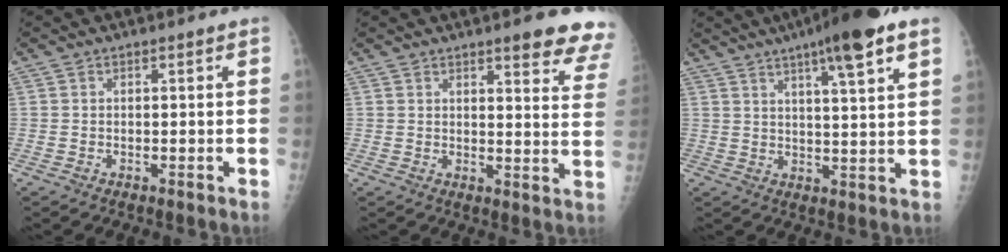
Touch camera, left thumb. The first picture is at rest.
{"total": 12.4, "force": [9.6, 2.6, 7.4], "torque": [-0.051, -0.047, 0.094]}
{"total": 12.7, "force": [7.5, 1.5, 10.2], "torque": [-0.151, -0.016, 0.109]}